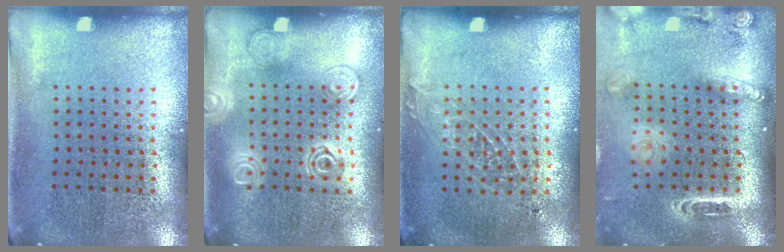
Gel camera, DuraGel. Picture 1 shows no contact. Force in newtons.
{"total": 1.3, "press": 1.3, "slide": 0.1}
{"total": 0.9, "press": 0.9, "slide": 0.2}
{"total": 2.4, "press": 1.8, "slide": 1.5}